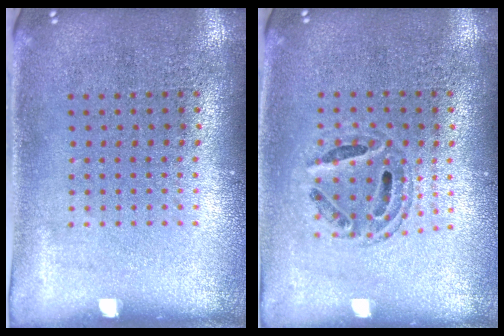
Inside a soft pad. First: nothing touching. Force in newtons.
{"total": 0.6, "press": 0.6, "slide": 0.2}